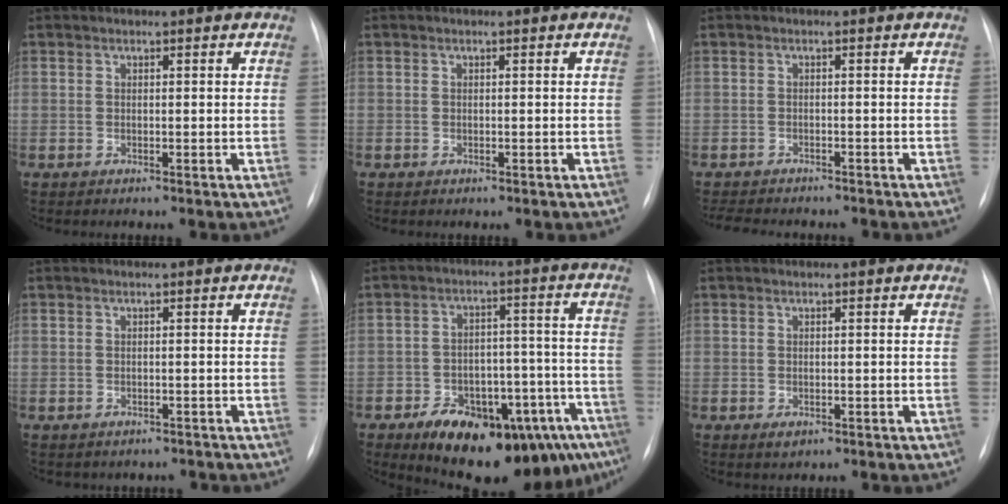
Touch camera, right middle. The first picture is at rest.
{"total": 0.0}
{"total": 9.2, "force": [-8.2, 2.4, 3.6], "torque": [-0.061, -0.007, -0.107]}
{"total": 3.0, "force": [-2.5, 1.5, 0.4], "torque": [-0.014, 0.005, -0.026]}
{"total": 21.7, "force": [-13.5, 9.1, 14.3], "torque": [-0.136, 0.034, -0.179]}
{"total": 1.3, "force": [-0.6, 0.8, 0.8], "torque": [-0.012, 0.000, -0.002]}